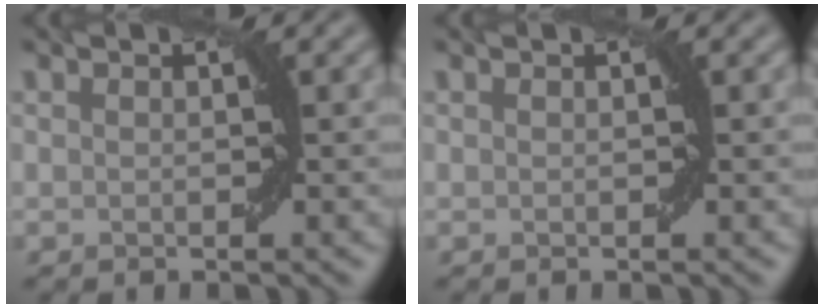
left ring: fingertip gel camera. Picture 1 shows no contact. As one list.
[{"total": 0.0}]